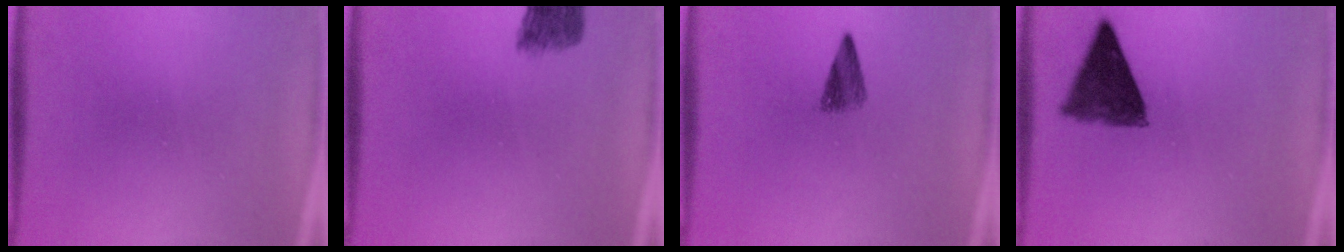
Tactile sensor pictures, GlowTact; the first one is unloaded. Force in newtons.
{"total": 4.3}
{"total": 2.7}
{"total": 7.2}